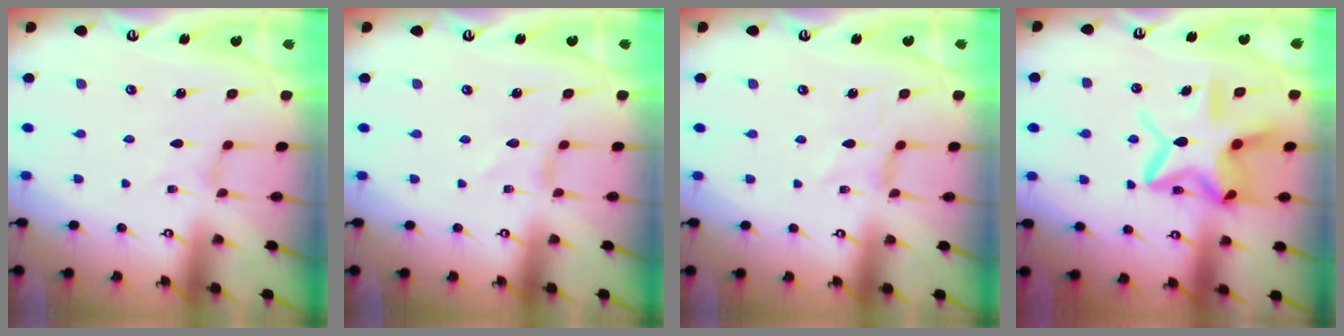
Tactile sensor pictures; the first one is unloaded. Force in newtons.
{"total": 0.5, "press": 0.5, "slide": 0.1}
{"total": 0.0}
{"total": 14.8, "press": 14.8, "slide": 1.2}